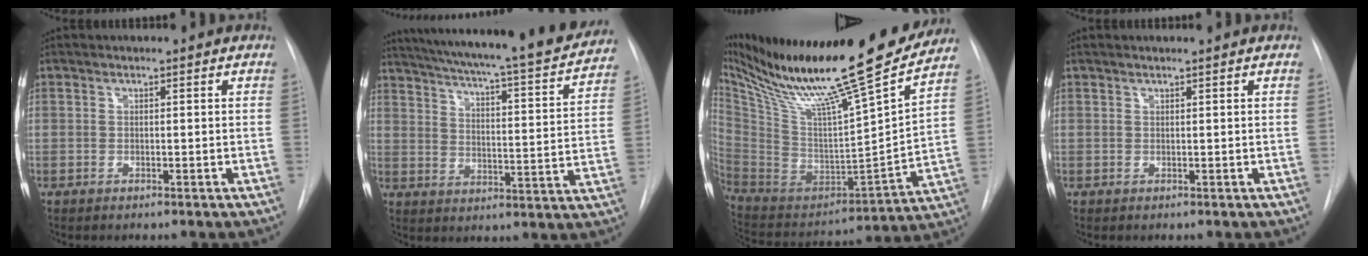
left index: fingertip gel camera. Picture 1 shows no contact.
{"total": 25.5, "force": [22.8, 2.2, 11.3], "torque": [-0.182, -0.050, 0.292]}
{"total": 27.7, "force": [22.1, 1.0, 16.7], "torque": [-0.295, -0.041, 0.363]}
{"total": 0.5, "force": [0.4, -0.1, 0.3], "torque": [-0.007, 0.003, 0.012]}